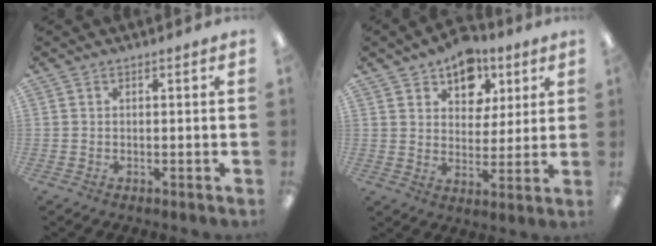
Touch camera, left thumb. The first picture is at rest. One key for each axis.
{"total": 10.7, "fx": 7.4, "fy": 7.0, "fz": 3.1, "tx": -0.045, "ty": -0.045, "tz": 0.134}